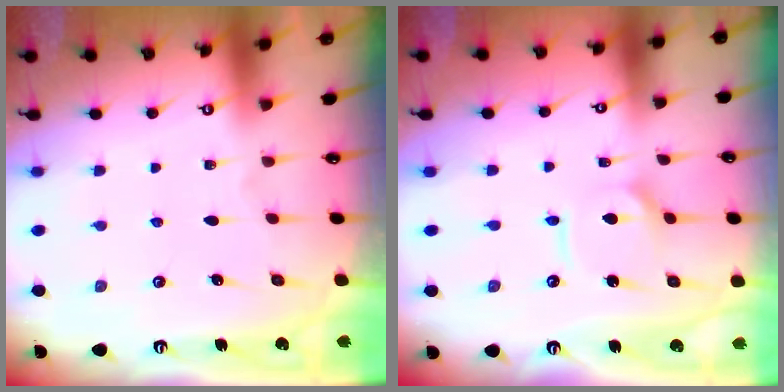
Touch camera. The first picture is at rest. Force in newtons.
{"total": 5.8, "press": 5.8, "slide": 0.6}